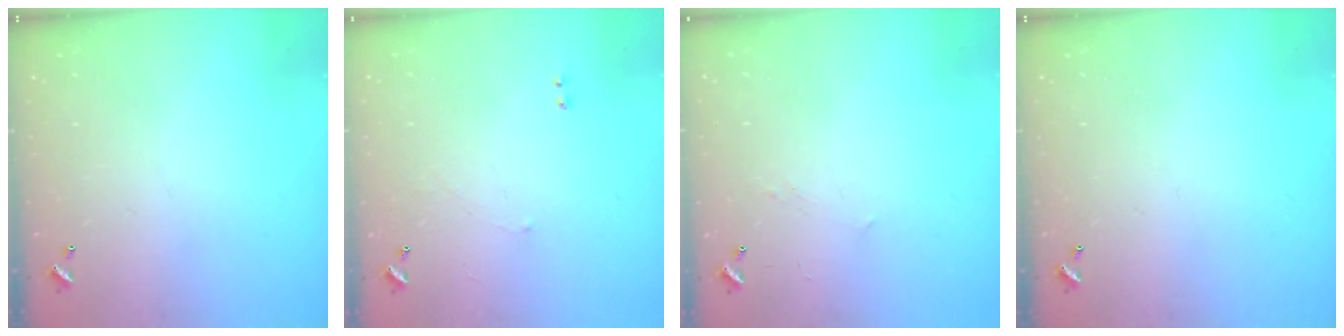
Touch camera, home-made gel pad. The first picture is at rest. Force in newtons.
{"total": 1.2, "press": 1.0, "slide": 0.6}
{"total": 2.9, "press": 2.8, "slide": 0.4}
{"total": 0.0}